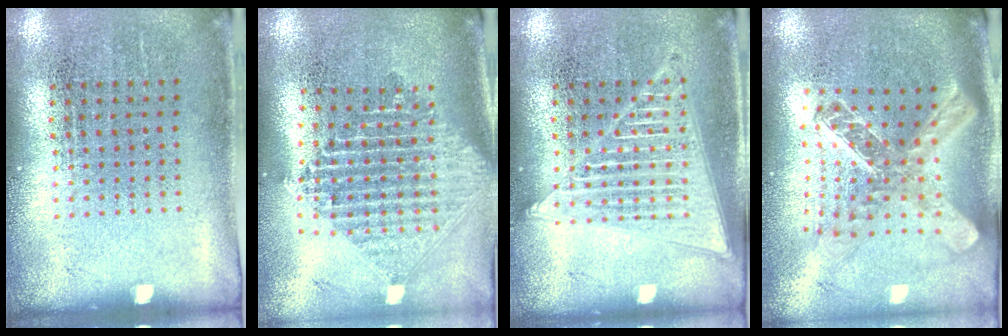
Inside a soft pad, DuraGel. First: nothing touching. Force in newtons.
{"total": 2.4, "press": 1.9, "slide": 1.5}
{"total": 3.2, "press": 3.2, "slide": 0.3}
{"total": 2.6, "press": 1.9, "slide": 1.7}